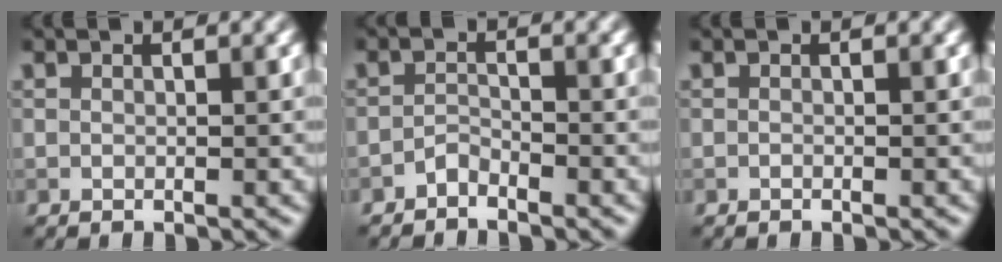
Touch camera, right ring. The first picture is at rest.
{"total": 1.1, "force": [-1.1, 0.3, 0.2], "torque": [-0.003, 0.005, -0.023]}
{"total": 0.0}